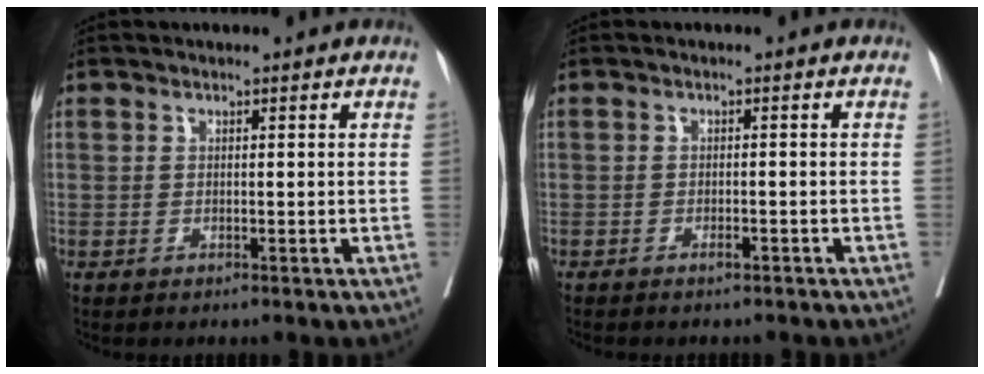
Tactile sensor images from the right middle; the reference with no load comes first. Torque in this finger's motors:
{"motor_torque": [1.04, -1.09, 0.07, 0.03]}